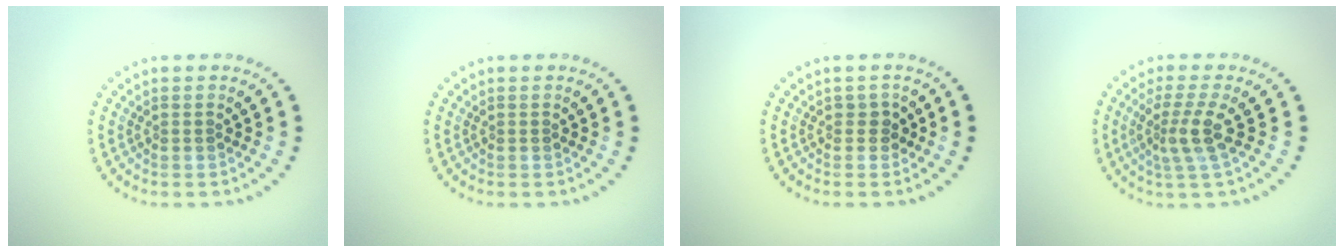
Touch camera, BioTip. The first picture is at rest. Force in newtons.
{"total": 0.0}
{"total": 1.2, "press": 1.0, "slide": 0.5}
{"total": 2.8, "press": 2.1, "slide": 1.9}